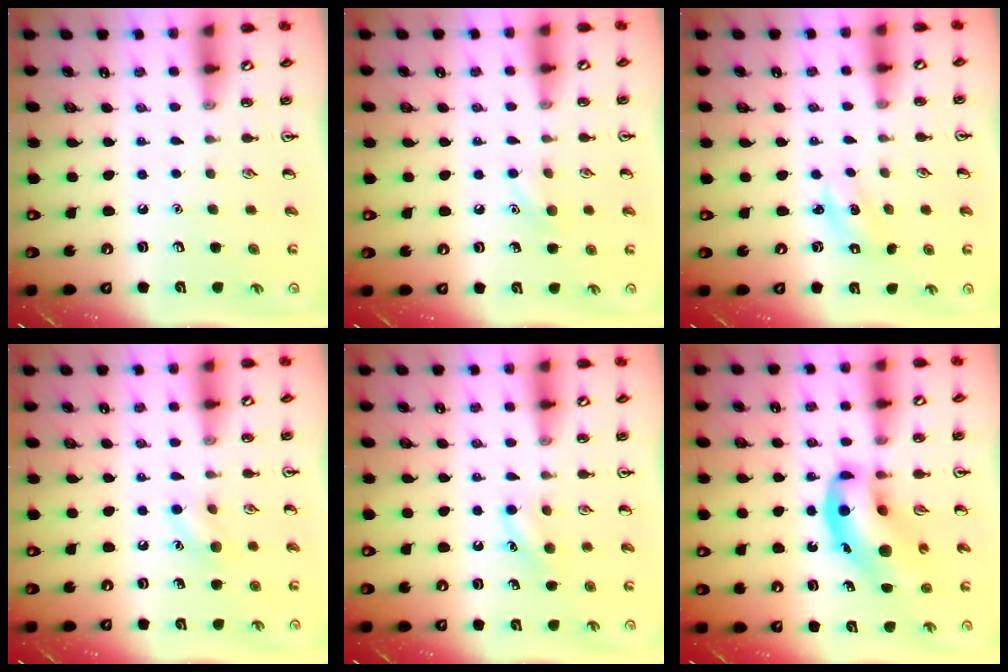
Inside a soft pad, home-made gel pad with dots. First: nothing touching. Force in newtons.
{"total": 6.5, "press": 6.2, "slide": 1.9}
{"total": 2.3, "press": 2.2, "slide": 0.4}
{"total": 7.9, "press": 7.6, "slide": 1.8}
{"total": 5.8, "press": 5.6, "slide": 1.6}
{"total": 13.3, "press": 12.8, "slide": 3.8}